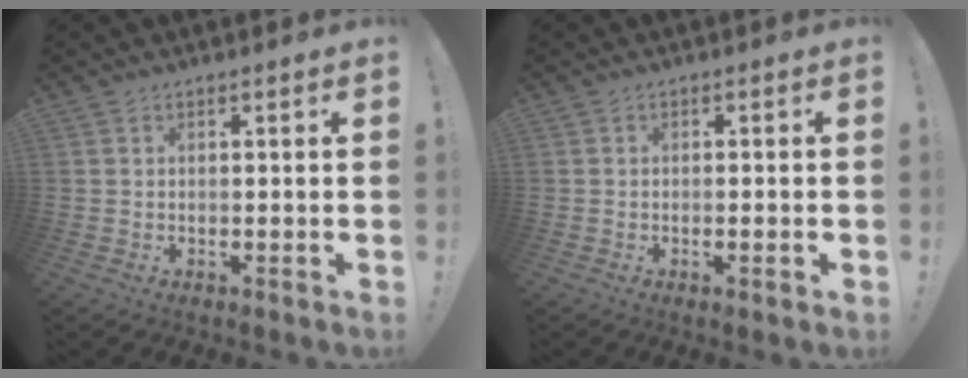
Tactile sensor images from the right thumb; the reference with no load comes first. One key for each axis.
{"total": 1.6, "fx": -0.5, "fy": -0.3, "fz": 1.5, "tx": -0.025, "ty": -0.001, "tz": -0.009}